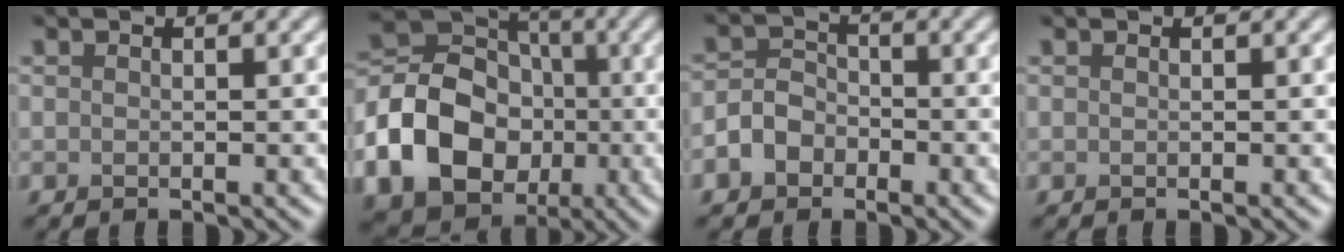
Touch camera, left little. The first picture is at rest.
{"total": 12.5, "force": [-3.3, 10.1, 6.4], "torque": [-0.112, -0.016, -0.083]}
{"total": 3.0, "force": [-1.4, 2.2, 1.3], "torque": [-0.021, 0.006, -0.034]}
{"total": 0.0}